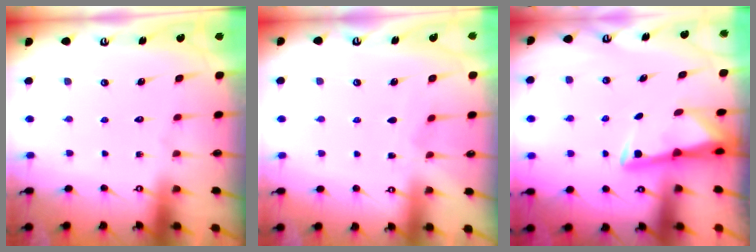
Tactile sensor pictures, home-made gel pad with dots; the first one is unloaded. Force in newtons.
{"total": 2.6, "press": 2.6, "slide": 0.4}
{"total": 2.8, "press": 2.7, "slide": 0.6}